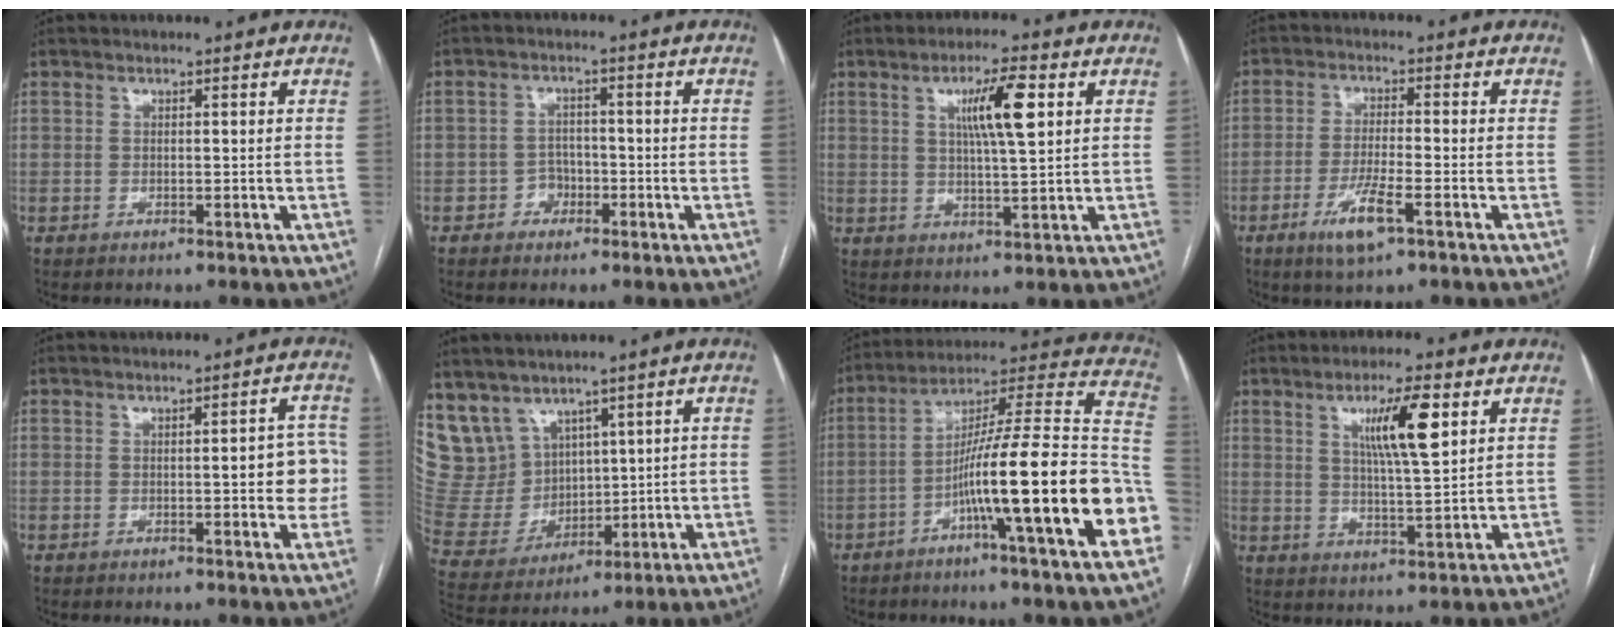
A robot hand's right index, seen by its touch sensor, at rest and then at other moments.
{"total": 3.0, "force": [-1.4, 2.5, 0.6], "torque": [0.000, 0.011, -0.026]}
{"total": 8.0, "force": [2.7, 0.8, 7.5], "torque": [-0.131, 0.006, 0.045]}
{"total": 6.6, "force": [-3.3, 0.8, 5.6], "torque": [-0.110, -0.012, -0.059]}
{"total": 5.7, "force": [0.0, 1.7, 5.4], "torque": [-0.056, 0.011, -0.003]}
{"total": 12.0, "force": [7.8, 8.7, 2.8], "torque": [-0.082, 0.040, 0.187]}
{"total": 25.0, "force": [-7.7, 0.0, 23.8], "torque": [-0.289, 0.004, -0.129]}
{"total": 8.8, "force": [3.6, 0.8, 8.0], "torque": [-0.139, 0.001, 0.061]}